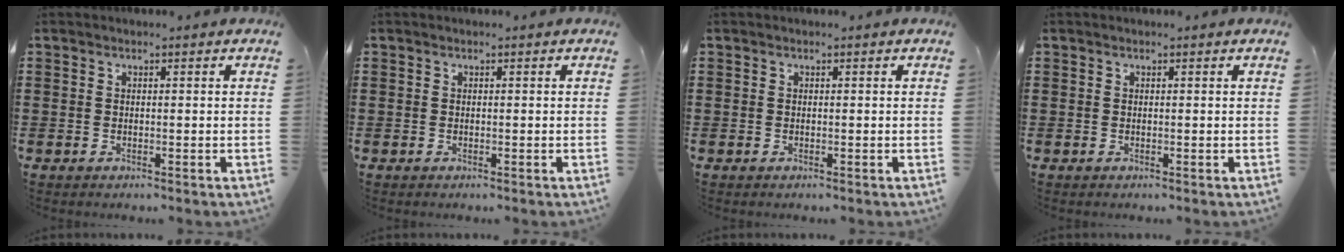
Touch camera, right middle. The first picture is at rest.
{"total": 0.0}
{"total": 0.0}
{"total": 0.0}